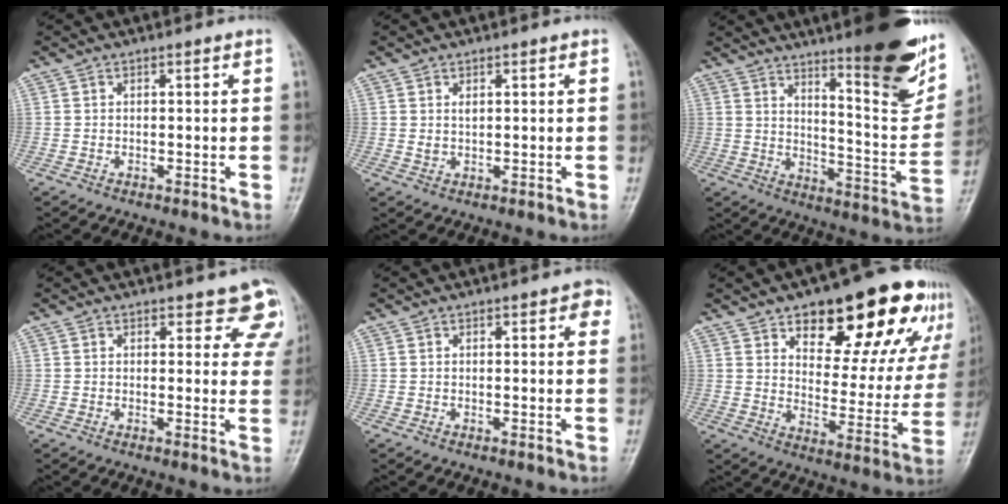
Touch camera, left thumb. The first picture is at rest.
{"total": 1.5, "force": [0.6, 0.9, 1.1], "torque": [-0.015, -0.006, 0.015]}
{"total": 21.9, "force": [13.4, 4.7, 16.6], "torque": [-0.190, -0.078, 0.198]}
{"total": 6.5, "force": [5.0, 3.3, 2.3], "torque": [0.021, -0.025, 0.038]}
{"total": 2.6, "force": [1.2, 1.2, 2.0], "torque": [-0.011, 0.000, 0.009]}
{"total": 23.4, "force": [13.5, 10.4, 16.1], "torque": [-0.159, -0.036, 0.193]}